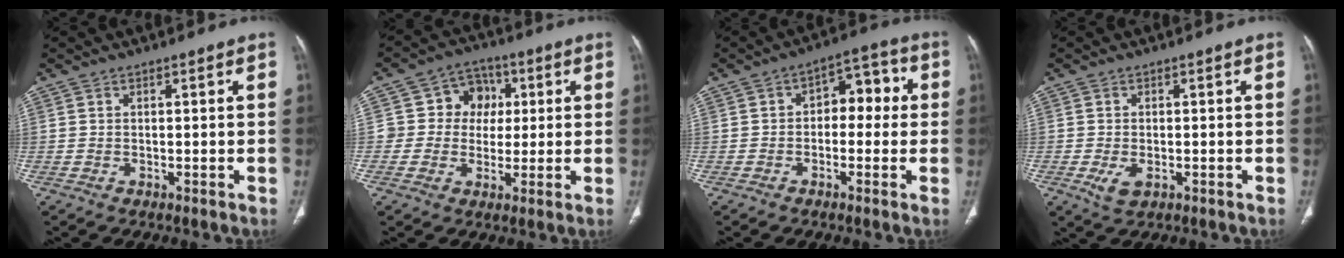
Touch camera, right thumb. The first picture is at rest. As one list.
[{"total": 8.6, "force": [1.2, 8.0, 3.1], "torque": [0.008, 0.011, 0.013]}, {"total": 7.7, "force": [0.2, 4.9, 5.9], "torque": [-0.038, 0.032, -0.010]}, {"total": 3.3, "force": [-1.1, 1.8, 2.5], "torque": [-0.051, -0.003, -0.014]}]